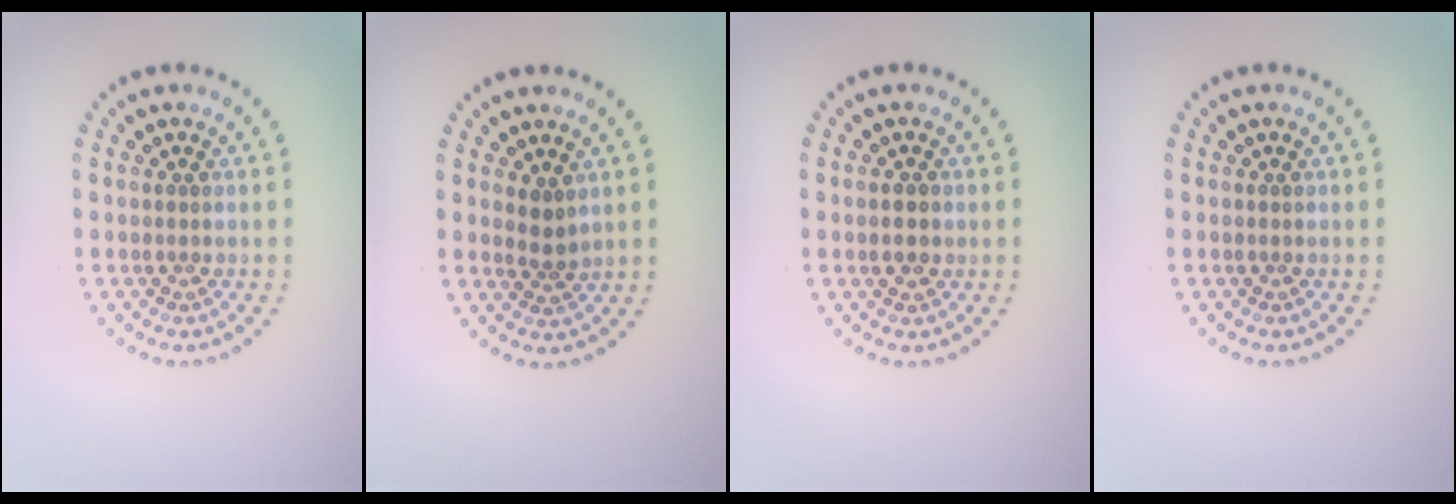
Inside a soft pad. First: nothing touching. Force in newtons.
{"total": 1.6, "press": 1.3, "slide": 0.9}
{"total": 2.1, "press": 2.1, "slide": 0.1}
{"total": 0.0}